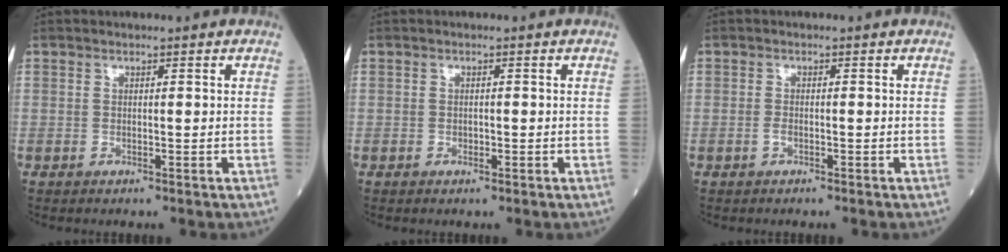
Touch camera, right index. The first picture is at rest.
{"total": 0.8, "force": [-0.4, 0.4, 0.5], "torque": [-0.011, 0.001, -0.004]}
{"total": 0.9, "force": [-0.6, 0.3, 0.7], "torque": [-0.017, 0.001, -0.011]}